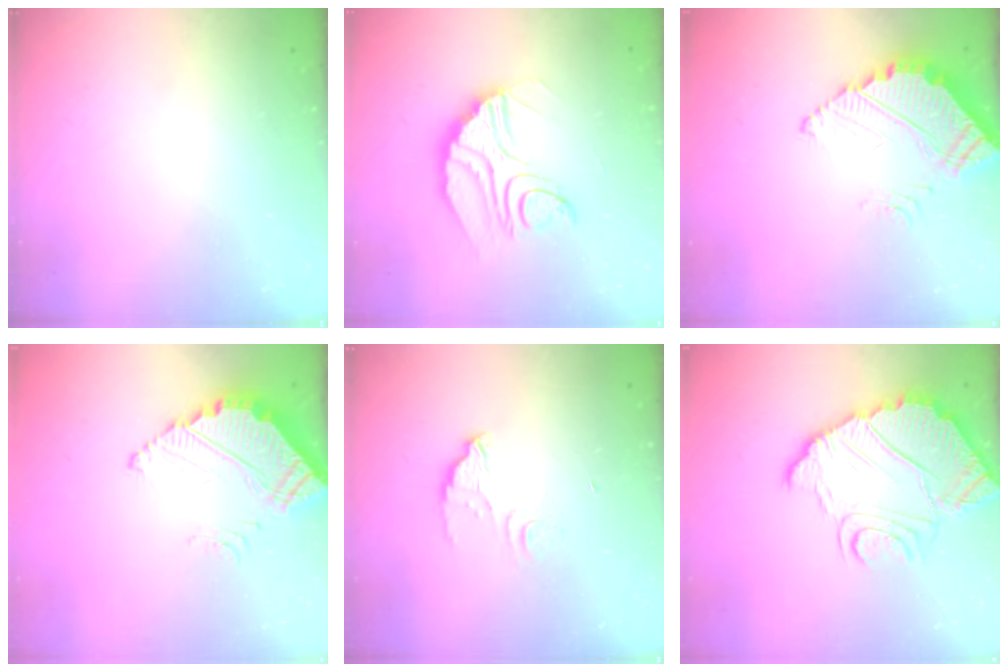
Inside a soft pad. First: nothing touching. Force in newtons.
{"total": 16.8, "press": 16.7, "slide": 1.3}
{"total": 4.0, "press": 4.0, "slide": 0.2}
{"total": 4.0, "press": 4.0, "slide": 0.2}
{"total": 3.1, "press": 3.1, "slide": 0.3}
{"total": 11.4, "press": 11.4, "slide": 1.0}